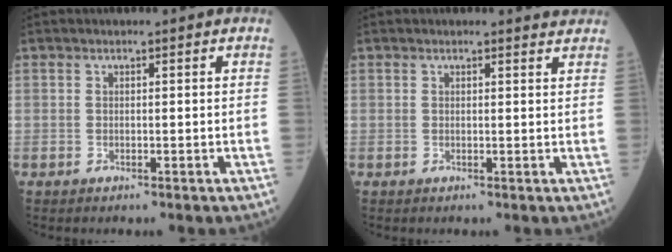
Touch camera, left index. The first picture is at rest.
{"total": 1.6, "force": [1.6, 0.0, -0.2], "torque": [-0.003, -0.009, 0.009]}